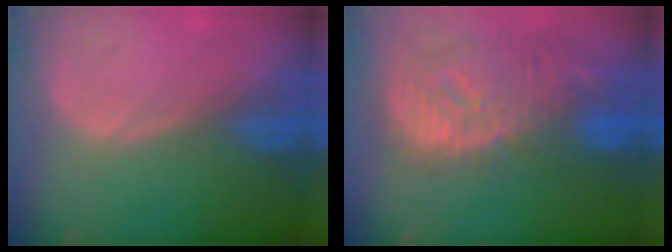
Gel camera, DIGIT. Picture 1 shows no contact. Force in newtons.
{"total": 12.5, "press": 10.9, "slide": 6.2}